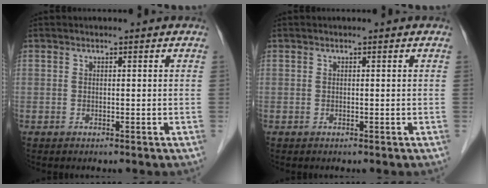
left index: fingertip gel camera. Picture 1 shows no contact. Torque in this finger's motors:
{"motor_torque": [0.00, 0.00, 0.00, 0.00]}